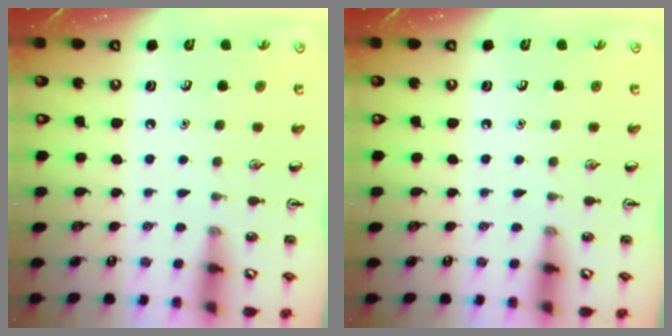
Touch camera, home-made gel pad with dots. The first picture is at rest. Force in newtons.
{"total": 0.0}